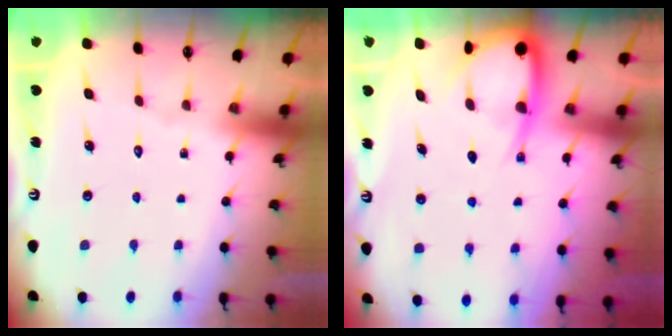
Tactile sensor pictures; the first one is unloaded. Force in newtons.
{"total": 7.0, "press": 6.9, "slide": 0.8}